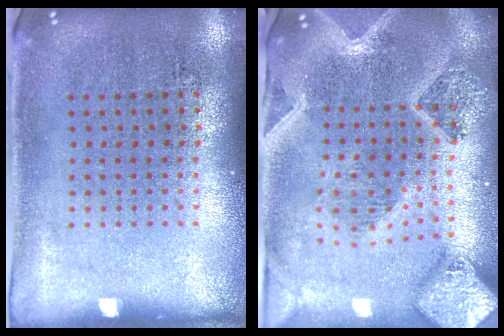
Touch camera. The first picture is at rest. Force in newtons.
{"total": 3.6, "press": 3.0, "slide": 2.1}